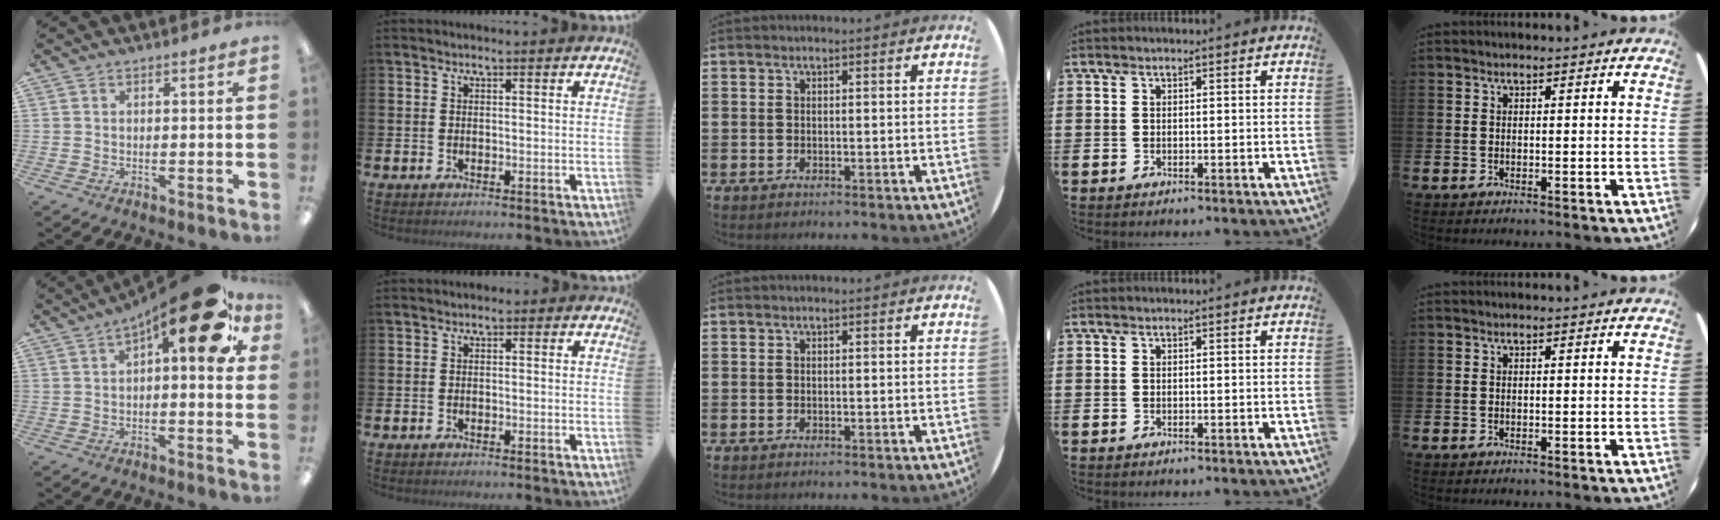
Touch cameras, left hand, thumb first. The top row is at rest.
{"thumb": {"total": 17.5, "force": [7.7, 5.9, 14.6], "torque": [-0.196, -0.038, 0.117]}, "index": {"total": 0.9, "force": [-0.7, 0.5, 0.1], "torque": [-0.011, 0.006, -0.014]}}